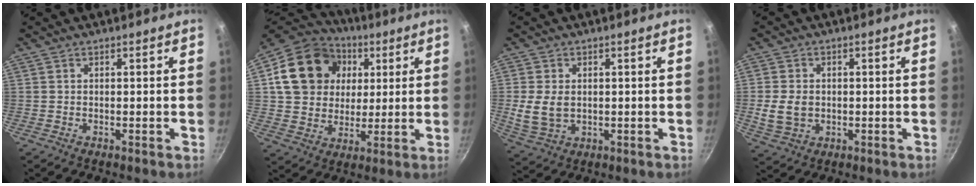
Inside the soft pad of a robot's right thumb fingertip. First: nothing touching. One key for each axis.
{"total": 19.3, "fx": 4.8, "fy": 15.9, "fz": 9.9, "tx": -0.159, "ty": 0.013, "tz": 0.080}
{"total": 6.9, "fx": 0.2, "fy": 5.0, "fz": 4.8, "tx": -0.092, "ty": -0.008, "tz": 0.013}
{"total": 6.5, "fx": -0.3, "fy": 5.0, "fz": 4.1, "tx": -0.076, "ty": 0.003, "tz": -0.001}